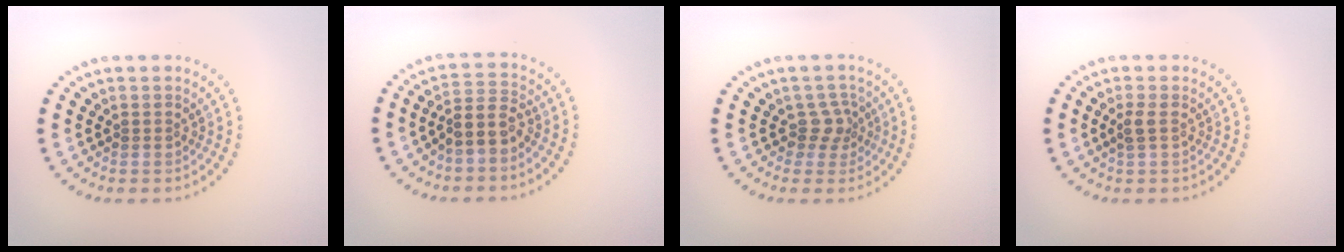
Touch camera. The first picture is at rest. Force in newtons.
{"total": 3.0, "press": 2.6, "slide": 1.5}
{"total": 2.0, "press": 1.4, "slide": 1.4}
{"total": 1.1, "press": 1.0, "slide": 0.5}